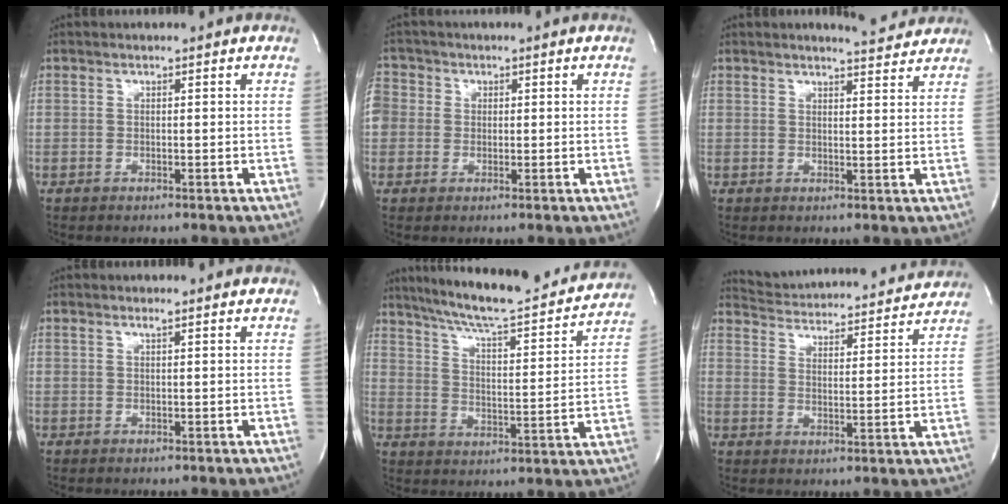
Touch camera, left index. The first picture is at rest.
{"total": 5.4, "force": [0.8, 5.2, 1.4], "torque": [-0.040, 0.021, 0.012]}
{"total": 4.4, "force": [4.4, 0.4, 0.7], "torque": [-0.012, -0.016, 0.048]}
{"total": 1.2, "force": [1.1, 0.2, 0.5], "torque": [-0.014, 0.008, 0.020]}
{"total": 23.2, "force": [20.7, 2.8, 10.2], "torque": [-0.165, -0.014, 0.284]}
{"total": 19.7, "force": [19.0, 2.8, 4.4], "torque": [-0.072, -0.007, 0.254]}